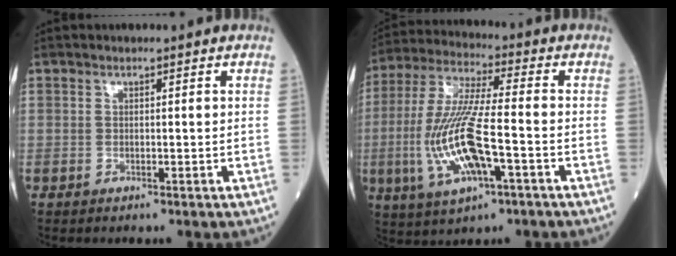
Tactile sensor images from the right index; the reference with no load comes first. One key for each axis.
{"total": 14.5, "fx": -3.9, "fy": 2.5, "fz": 13.8, "tx": -0.292, "ty": -0.009, "tz": -0.071}